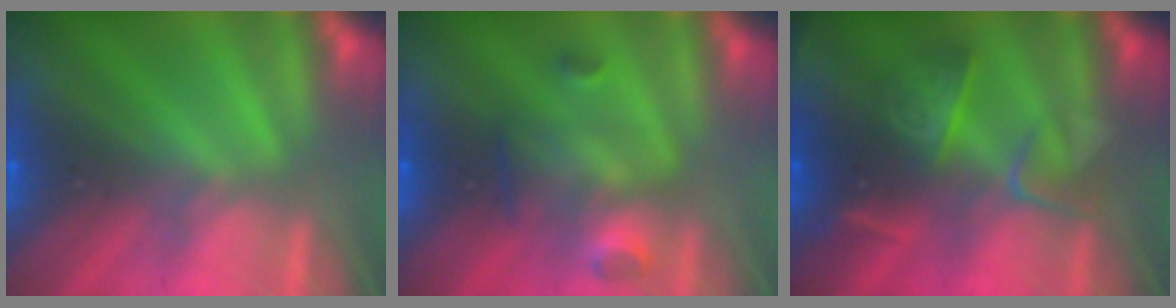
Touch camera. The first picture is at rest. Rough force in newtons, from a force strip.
{"total": 3.0}
{"total": 2.7}